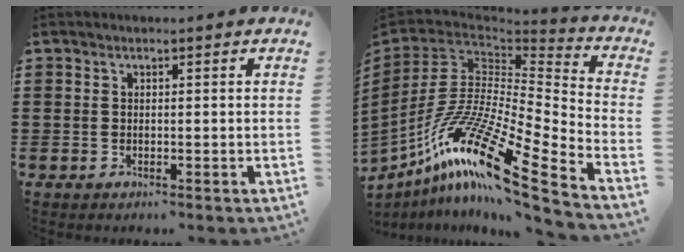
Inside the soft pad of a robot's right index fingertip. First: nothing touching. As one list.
[{"total": 18.4, "force": [-10.8, 3.9, 14.3], "torque": [-0.317, 0.005, -0.216]}]